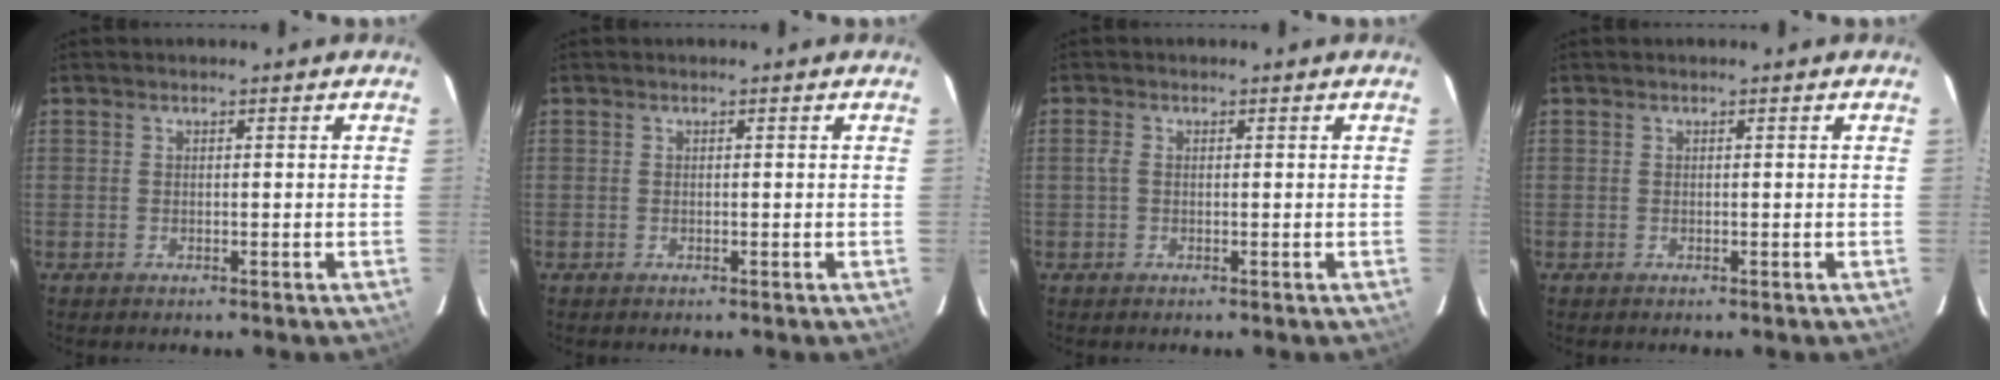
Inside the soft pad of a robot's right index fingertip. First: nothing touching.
{"total": 0.0}
{"total": 1.2, "force": [0.0, 0.8, 0.9], "torque": [-0.021, 0.002, -0.002]}
{"total": 0.0}